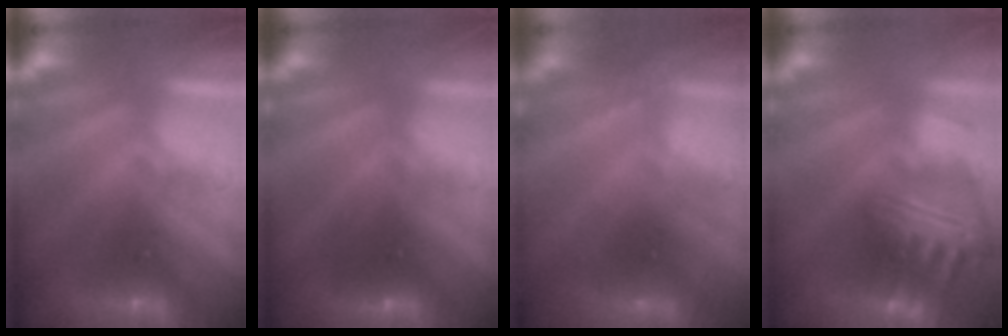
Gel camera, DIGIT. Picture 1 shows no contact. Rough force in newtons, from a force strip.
{"total": 2.7}
{"total": 2.2}
{"total": 7.1}